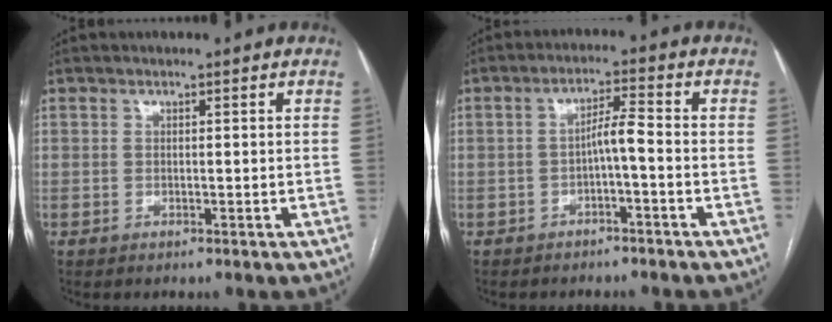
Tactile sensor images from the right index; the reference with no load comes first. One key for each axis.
{"total": 3.6, "fx": -1.3, "fy": 0.2, "fz": 3.4, "tx": -0.057, "ty": 0.014, "tz": -0.020}